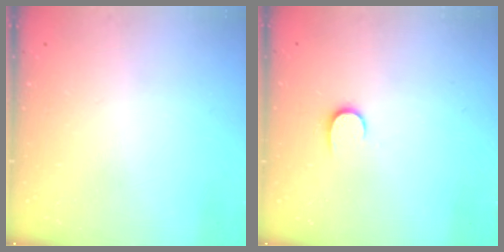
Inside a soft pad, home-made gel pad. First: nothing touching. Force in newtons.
{"total": 6.5, "press": 6.5, "slide": 0.7}